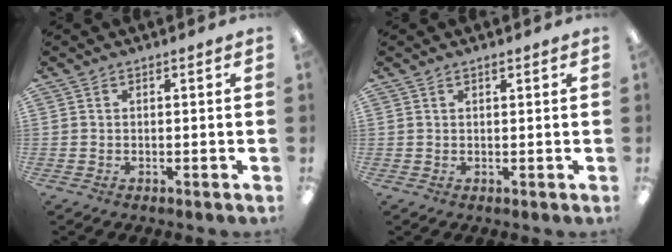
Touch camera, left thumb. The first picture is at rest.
{"total": 0.7, "force": [0.6, 0.2, 0.3], "torque": [-0.008, 0.001, 0.012]}